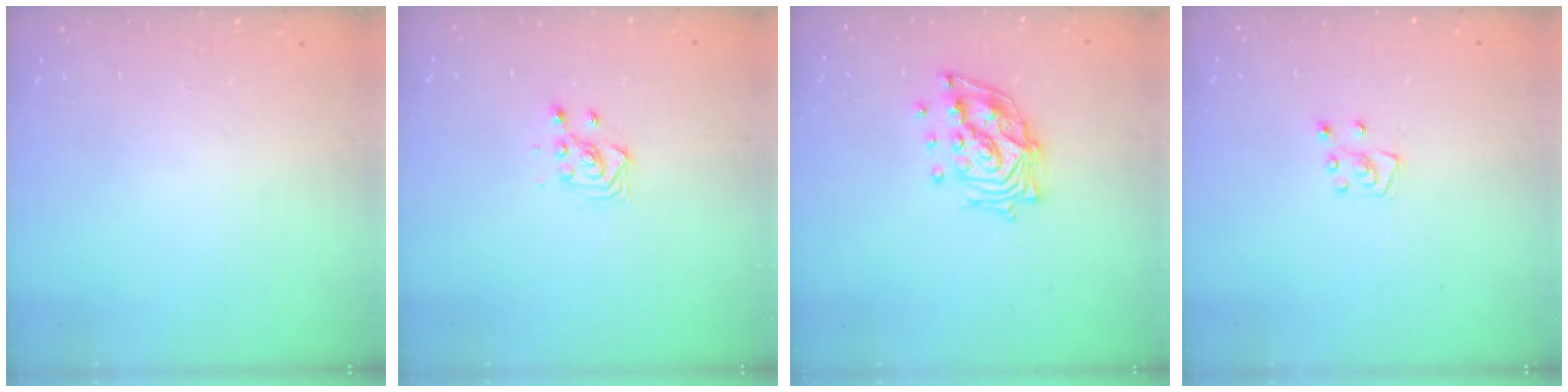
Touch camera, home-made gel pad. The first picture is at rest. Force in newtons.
{"total": 3.5, "press": 3.3, "slide": 1.2}
{"total": 13.1, "press": 13.1, "slide": 1.1}
{"total": 4.4, "press": 4.4, "slide": 0.2}